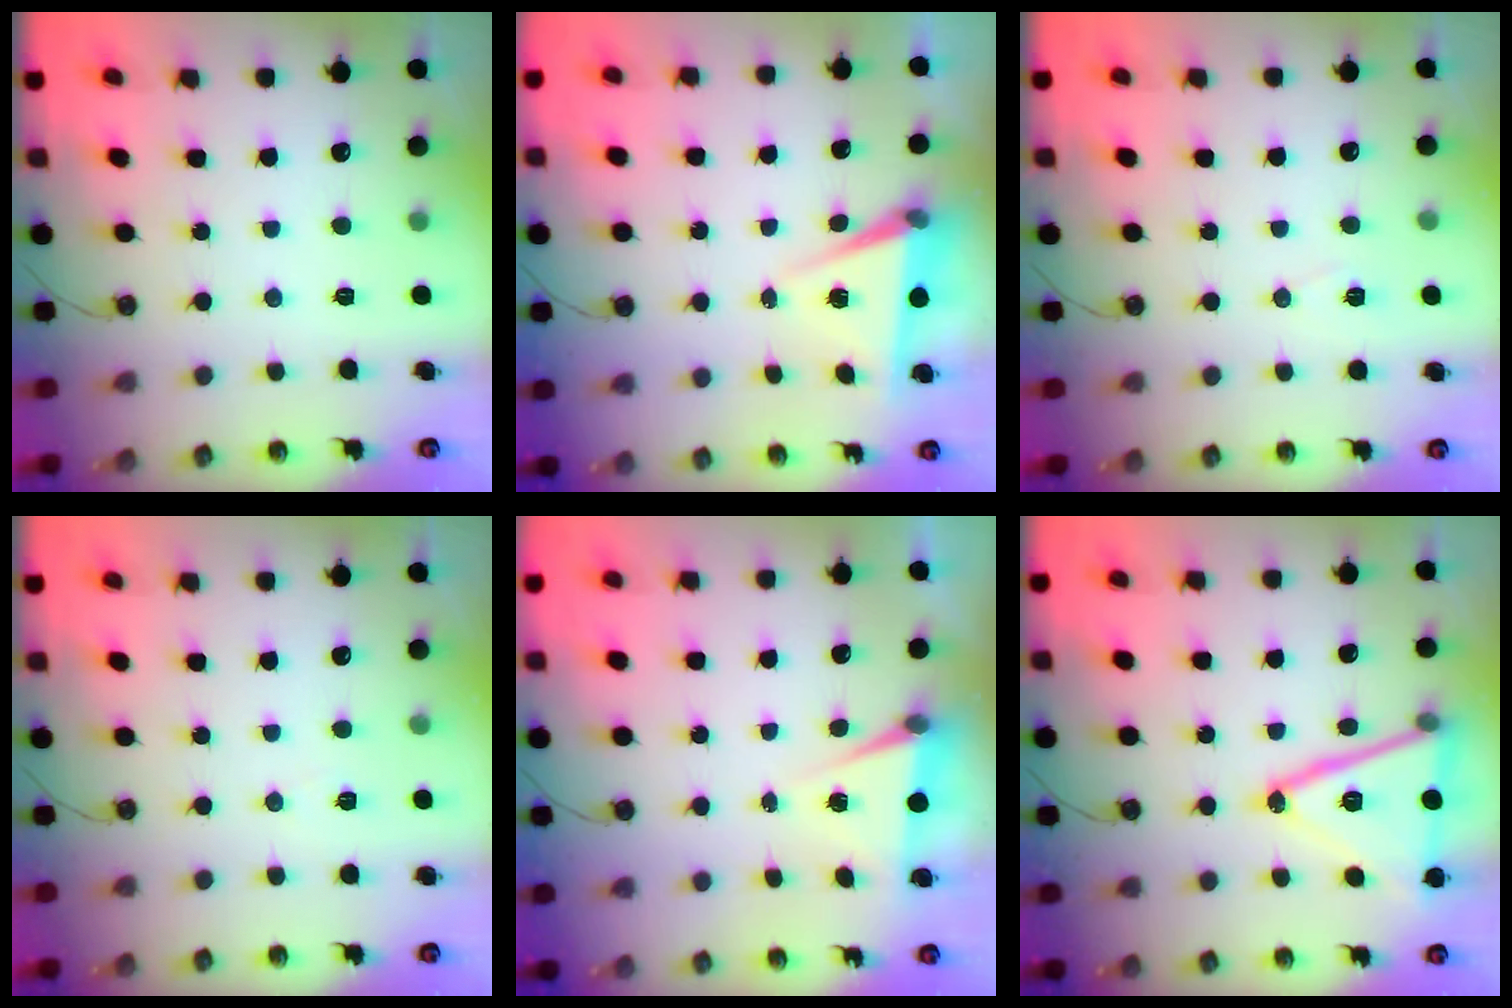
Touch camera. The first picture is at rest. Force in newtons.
{"total": 6.7, "press": 5.0, "slide": 4.4}
{"total": 7.1, "press": 5.4, "slide": 4.6}
{"total": 4.9, "press": 3.3, "slide": 3.6}
{"total": 5.2, "press": 2.7, "slide": 4.5}
{"total": 20.5, "press": 20.3, "slide": 3.2}